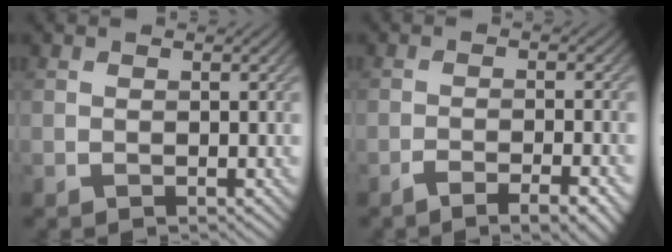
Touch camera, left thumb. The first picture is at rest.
{"total": 5.1, "force": [-3.3, 1.0, 3.8], "torque": [-0.056, 0.004, -0.059]}